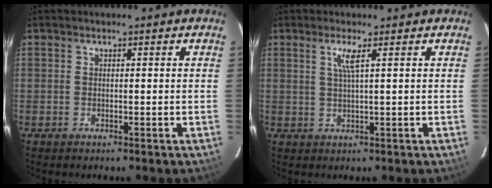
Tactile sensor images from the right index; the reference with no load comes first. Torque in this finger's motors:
{"motor_torque": [0.10, 0.04, 0.05, 0.04]}